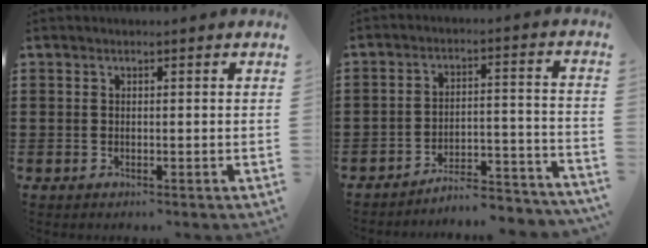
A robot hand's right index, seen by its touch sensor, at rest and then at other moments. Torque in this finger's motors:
{"motor_torque": [-1.07, 1.06, -0.83, 0.05]}